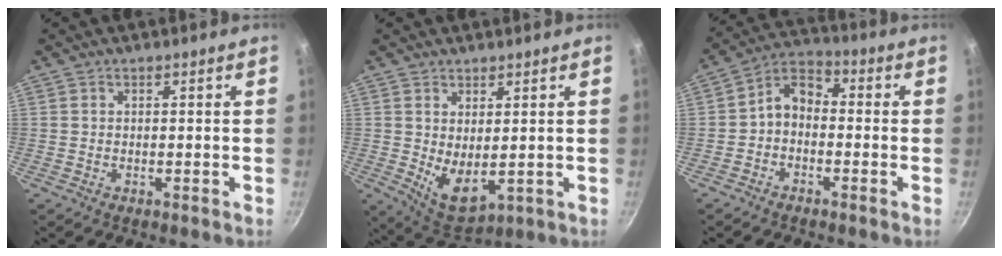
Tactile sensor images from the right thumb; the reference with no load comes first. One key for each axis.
{"total": 7.3, "fx": 1.4, "fy": 3.7, "fz": 6.1, "tx": -0.088, "ty": -0.030, "tz": 0.040}
{"total": 6.1, "fx": -1.5, "fy": 4.3, "fz": 4.1, "tx": -0.062, "ty": 0.040, "tz": -0.043}